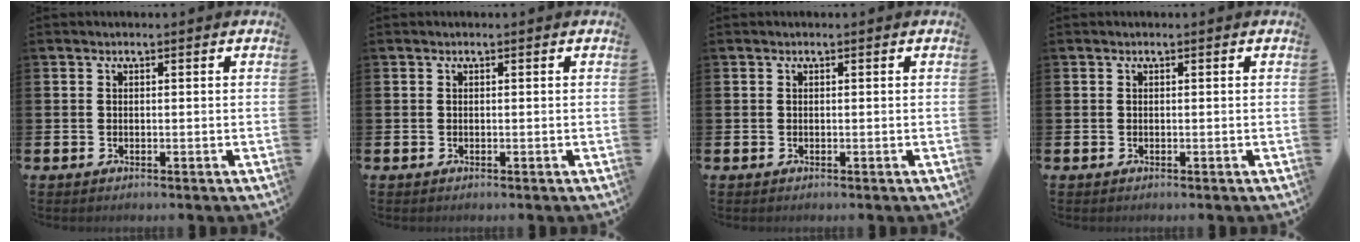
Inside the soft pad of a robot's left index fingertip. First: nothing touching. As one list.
[{"total": 0.0}, {"total": 0.0}, {"total": 0.0}]